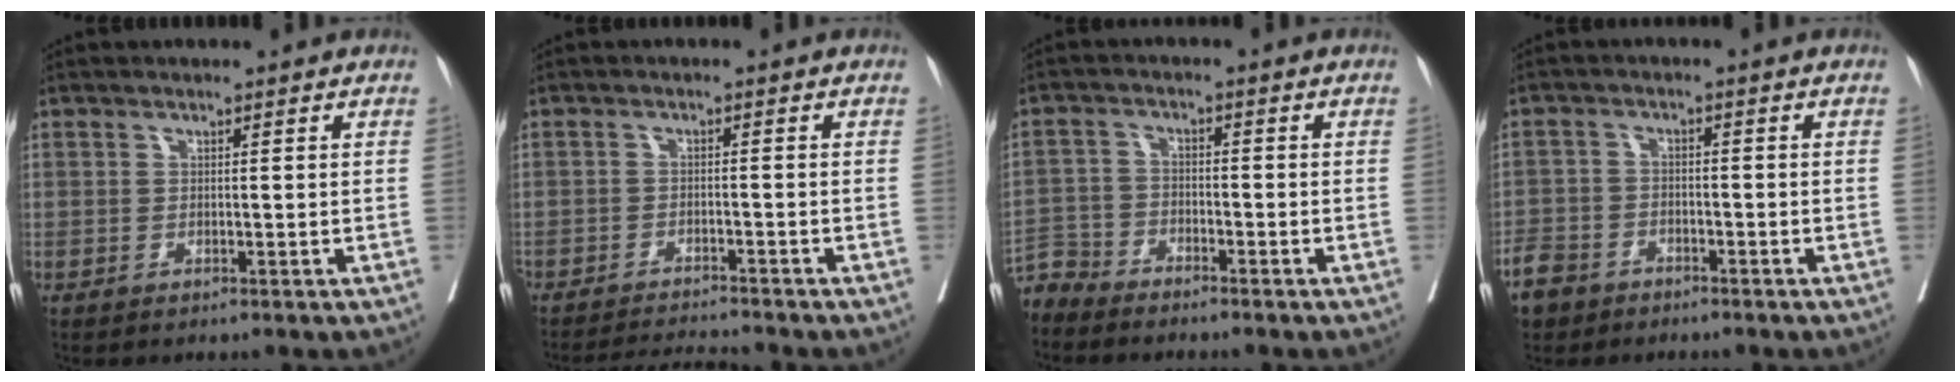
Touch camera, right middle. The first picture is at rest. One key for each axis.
{"total": 6.5, "fx": -6.3, "fy": -0.9, "fz": 1.2, "tx": -0.013, "ty": -0.011, "tz": -0.103}
{"total": 4.4, "fx": -4.3, "fy": 0.8, "fz": -0.8, "tx": 0.017, "ty": -0.005, "tz": -0.086}
{"total": 5.6, "fx": -4.3, "fy": 3.5, "fz": 1.1, "tx": -0.030, "ty": 0.000, "tz": -0.079}